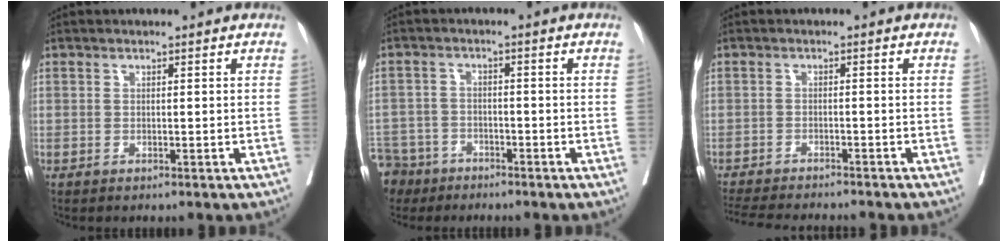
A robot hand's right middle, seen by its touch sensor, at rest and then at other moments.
{"total": 10.2, "force": [-7.3, 6.7, 2.2], "torque": [-0.079, -0.003, -0.129]}
{"total": 13.6, "force": [-12.3, 1.6, 5.7], "torque": [-0.102, -0.026, -0.170]}